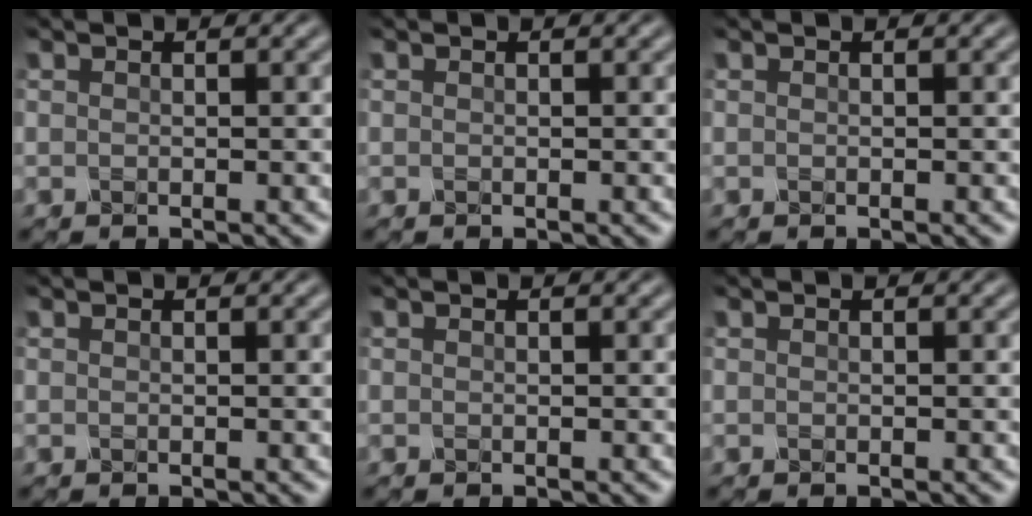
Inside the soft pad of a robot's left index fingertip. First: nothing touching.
{"total": 0.0}
{"total": 0.0}
{"total": 0.0}
{"total": 0.0}
{"total": 0.0}